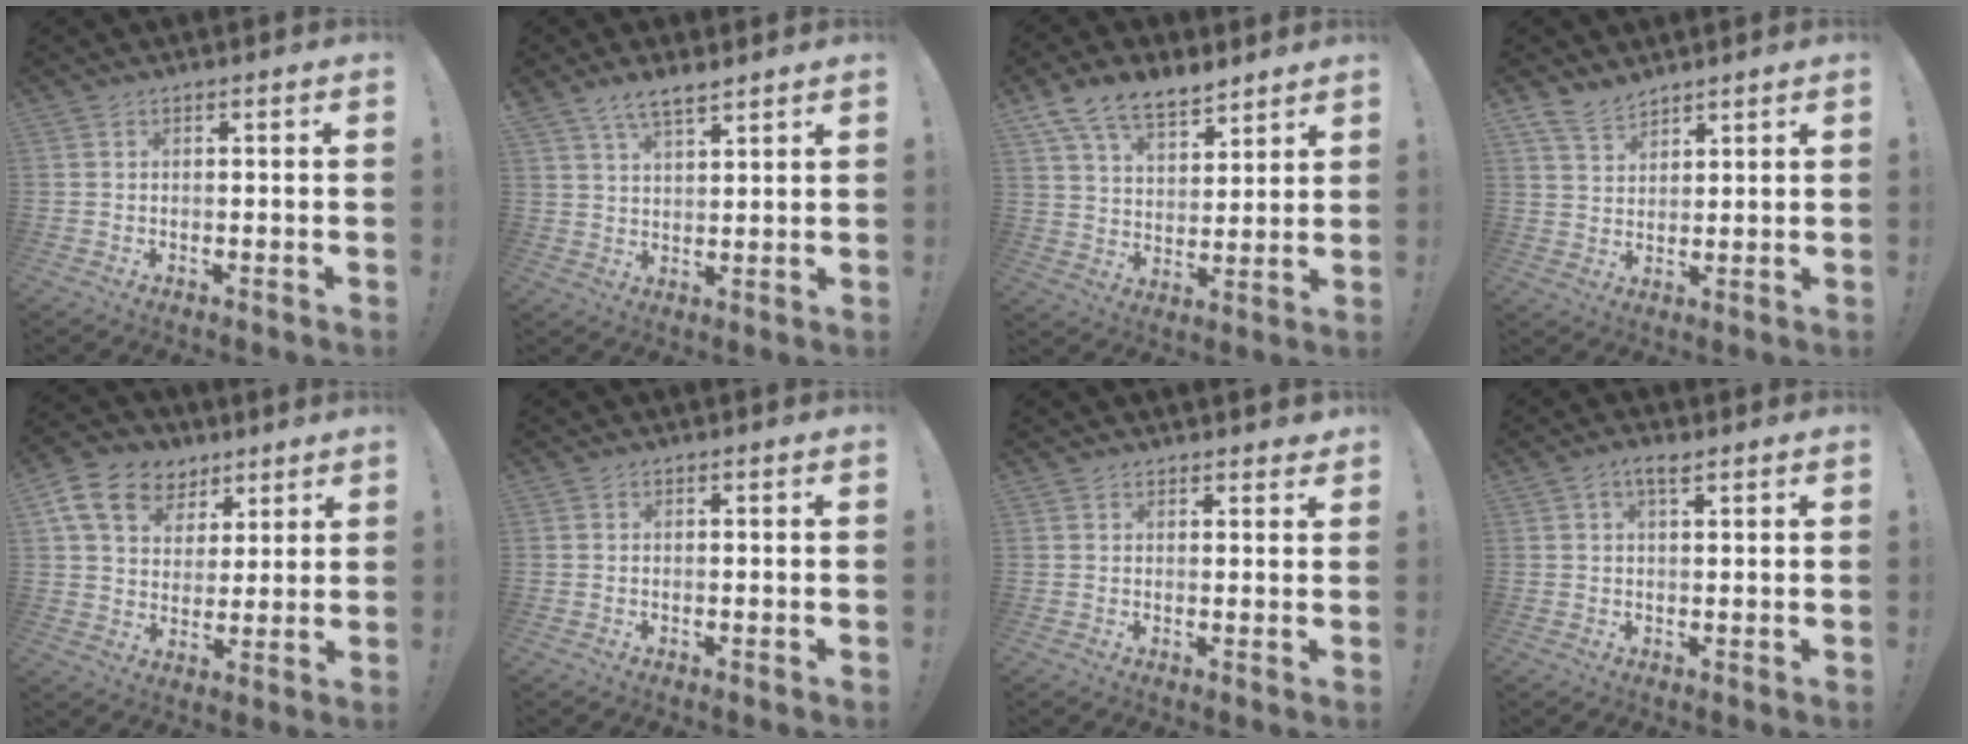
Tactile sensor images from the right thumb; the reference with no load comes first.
{"total": 6.0, "force": [4.8, 1.9, 3.0], "torque": [-0.045, -0.027, 0.087]}
{"total": 12.2, "force": [8.8, 6.2, 5.7], "torque": [-0.102, -0.051, 0.168]}
{"total": 6.4, "force": [5.4, 2.8, 1.9], "torque": [-0.044, -0.028, 0.106]}
{"total": 14.6, "force": [7.3, 10.7, 6.7], "torque": [-0.102, -0.034, 0.143]}
{"total": 0.0}
{"total": 2.2, "force": [1.7, 1.3, 0.4], "torque": [0.013, -0.014, 0.029]}
{"total": 3.5, "force": [1.7, 1.3, 2.8], "torque": [-0.049, 0.000, 0.027]}